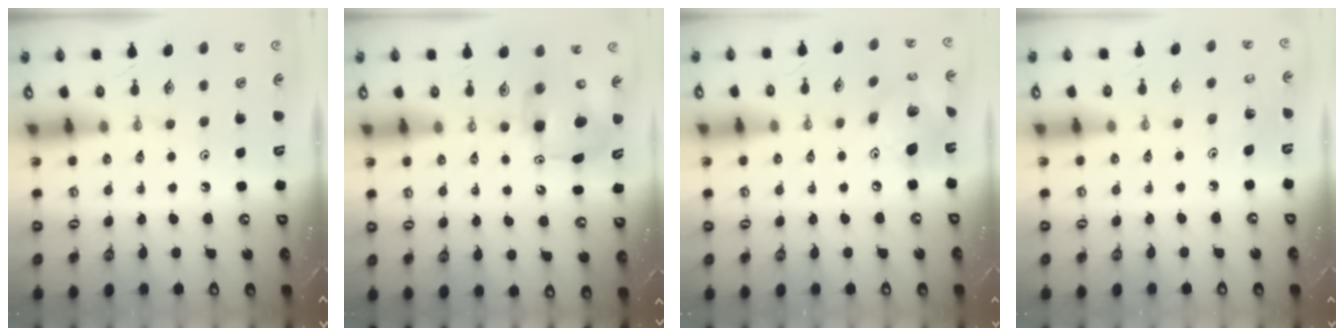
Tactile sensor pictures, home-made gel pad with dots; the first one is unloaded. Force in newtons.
{"total": 9.6, "press": 9.4, "slide": 1.9}
{"total": 15.9, "press": 15.5, "slide": 3.4}
{"total": 2.9, "press": 2.9, "slide": 0.2}